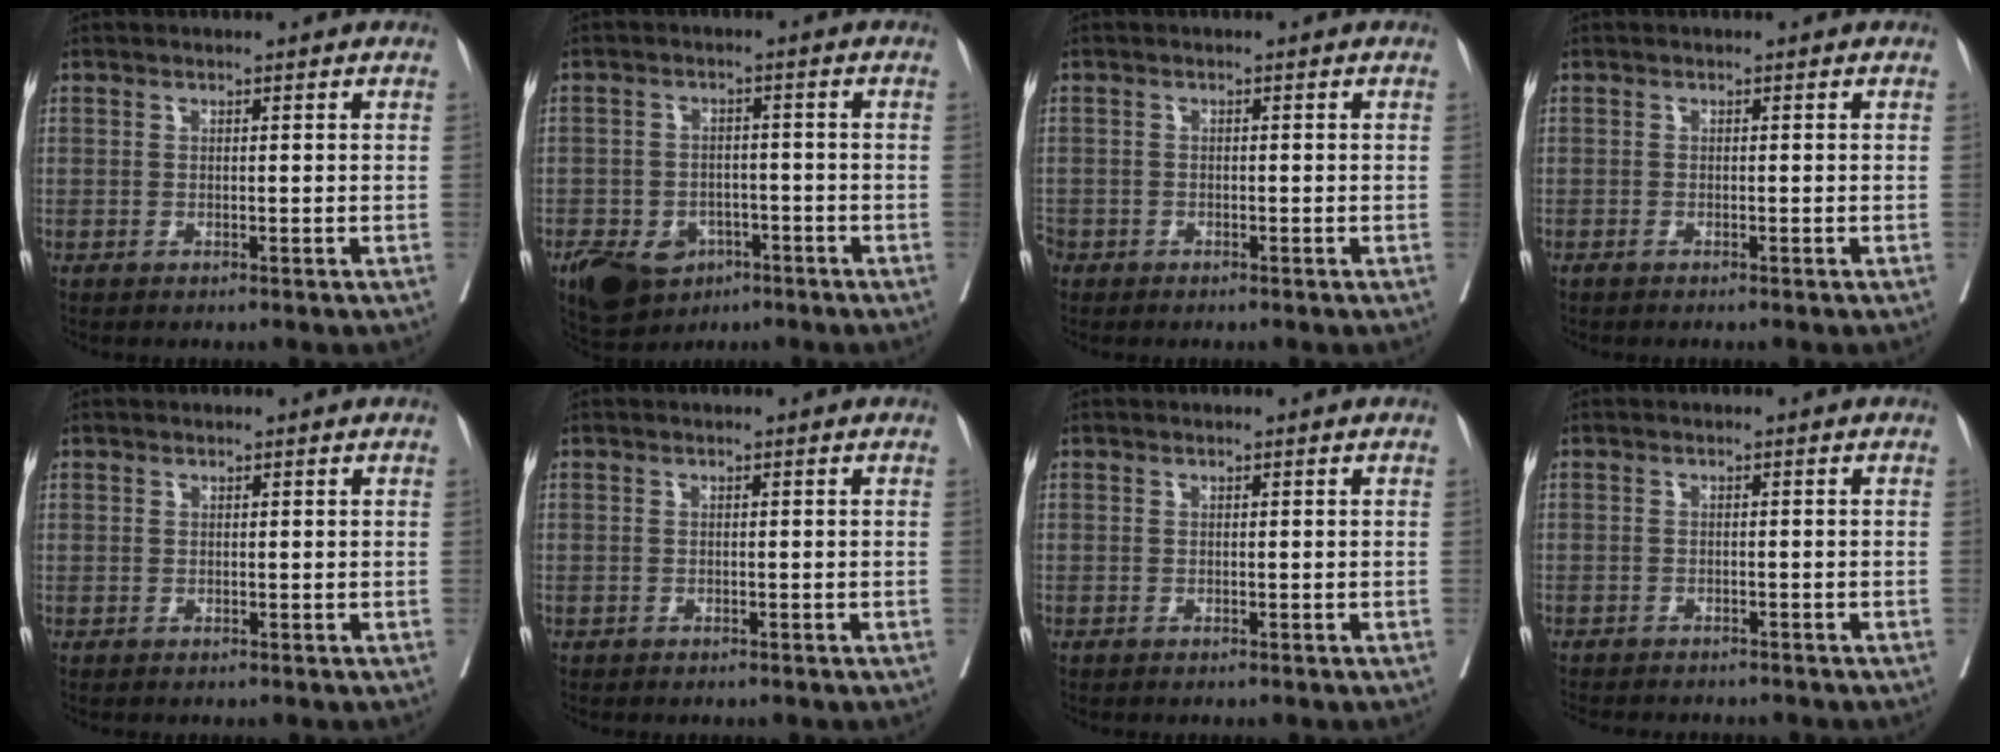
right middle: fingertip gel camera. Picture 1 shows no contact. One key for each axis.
{"total": 10.8, "fx": -5.9, "fy": 7.6, "fz": 4.9, "tx": -0.099, "ty": 0.007, "tz": -0.085}
{"total": 2.8, "fx": -1.8, "fy": 2.0, "fz": 0.8, "tx": -0.025, "ty": -0.002, "tz": -0.038}
{"total": 0.8, "fx": -0.7, "fy": 0.0, "fz": 0.4, "tx": -0.007, "ty": -0.001, "tz": -0.011}
{"total": 0.6, "fx": 0.3, "fy": 0.5, "fz": 0.0, "tx": 0.007, "ty": 0.003, "tz": 0.003}
{"total": 0.0}
{"total": 0.0}
{"total": 8.5, "fx": -7.6, "fy": 2.2, "fz": 3.1, "tx": -0.047, "ty": -0.005, "tz": -0.101}